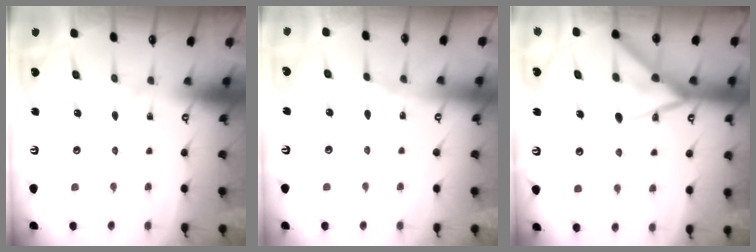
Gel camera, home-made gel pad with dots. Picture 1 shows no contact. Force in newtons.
{"total": 2.2, "press": 2.1, "slide": 0.5}
{"total": 17.0, "press": 16.9, "slide": 1.4}